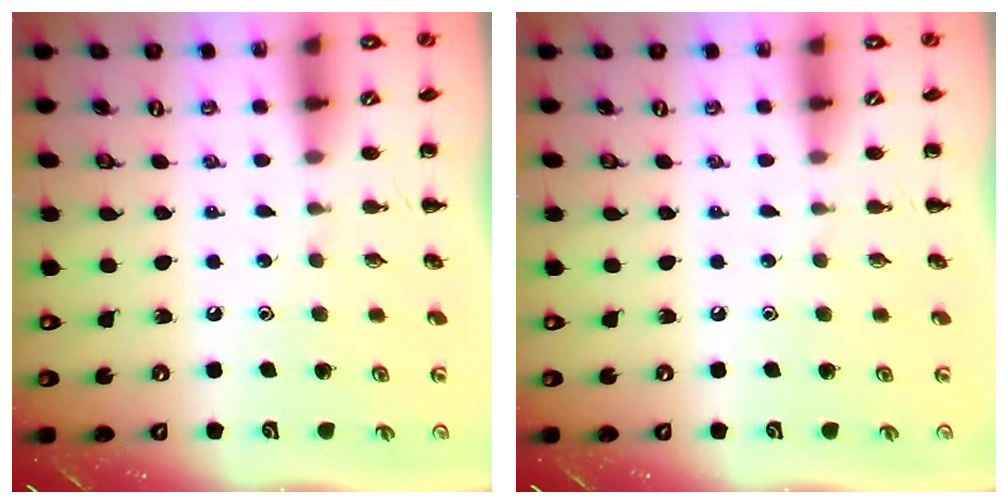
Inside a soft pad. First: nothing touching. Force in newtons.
{"total": 0.0}